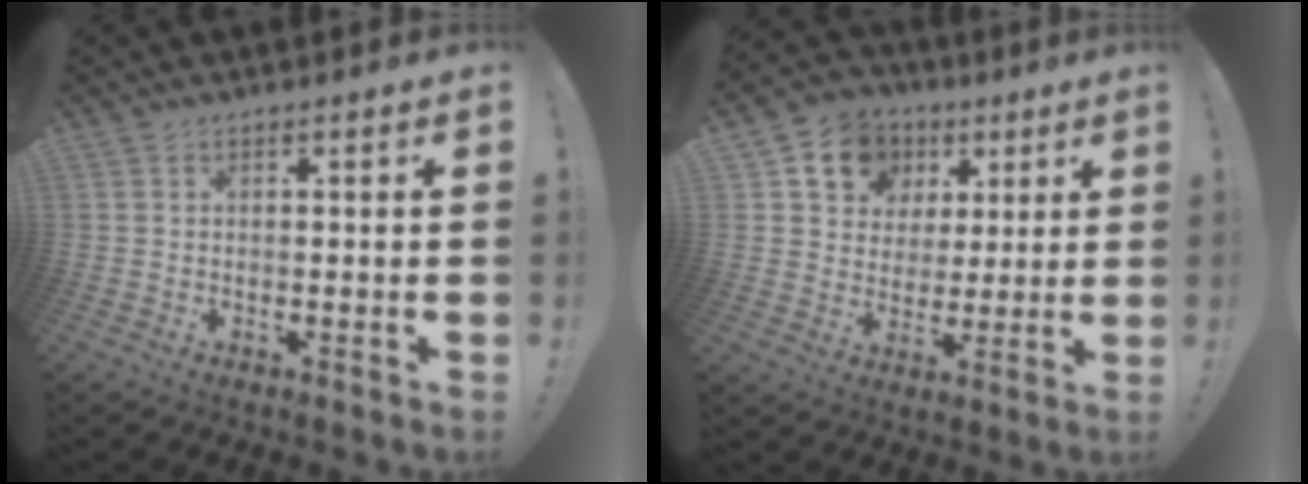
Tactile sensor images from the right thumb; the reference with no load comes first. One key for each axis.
{"total": 11.6, "fx": 4.7, "fy": 9.9, "fz": 3.9, "tx": -0.057, "ty": -0.022, "tz": 0.093}